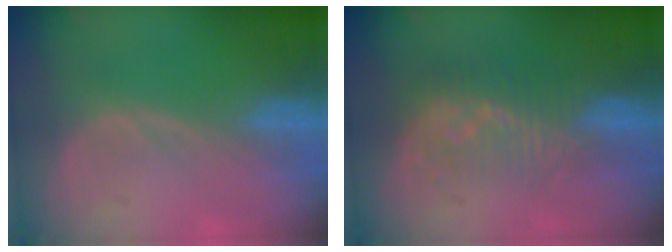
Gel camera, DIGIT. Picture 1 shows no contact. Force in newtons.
{"total": 8.2, "press": 7.4, "slide": 3.5}